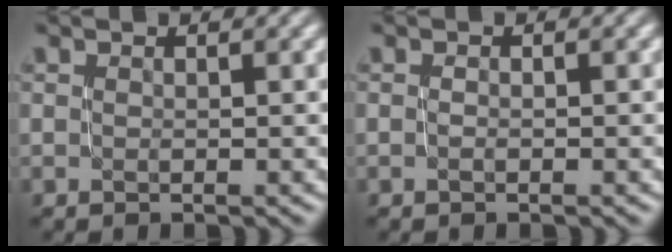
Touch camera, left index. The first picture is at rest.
{"total": 0.0}